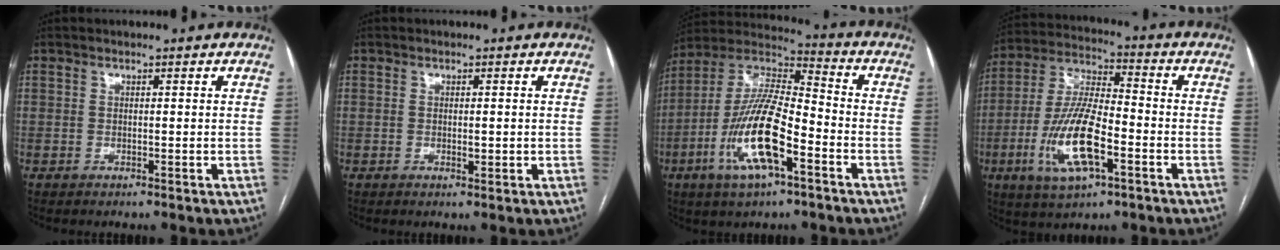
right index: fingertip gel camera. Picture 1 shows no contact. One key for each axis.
{"total": 1.3, "fx": -0.1, "fy": 0.5, "fz": 1.2, "tx": -0.021, "ty": -0.002, "tz": 0.001}
{"total": 17.1, "fx": -6.6, "fy": 3.8, "fz": 15.3, "tx": -0.306, "ty": -0.002, "tz": -0.122}
{"total": 14.3, "fx": -4.9, "fy": 4.1, "fz": 12.8, "tx": -0.270, "ty": -0.003, "tz": -0.087}